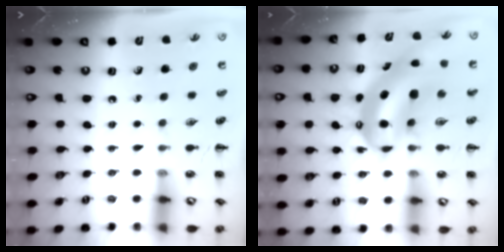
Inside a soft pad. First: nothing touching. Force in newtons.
{"total": 9.0, "press": 8.8, "slide": 2.1}